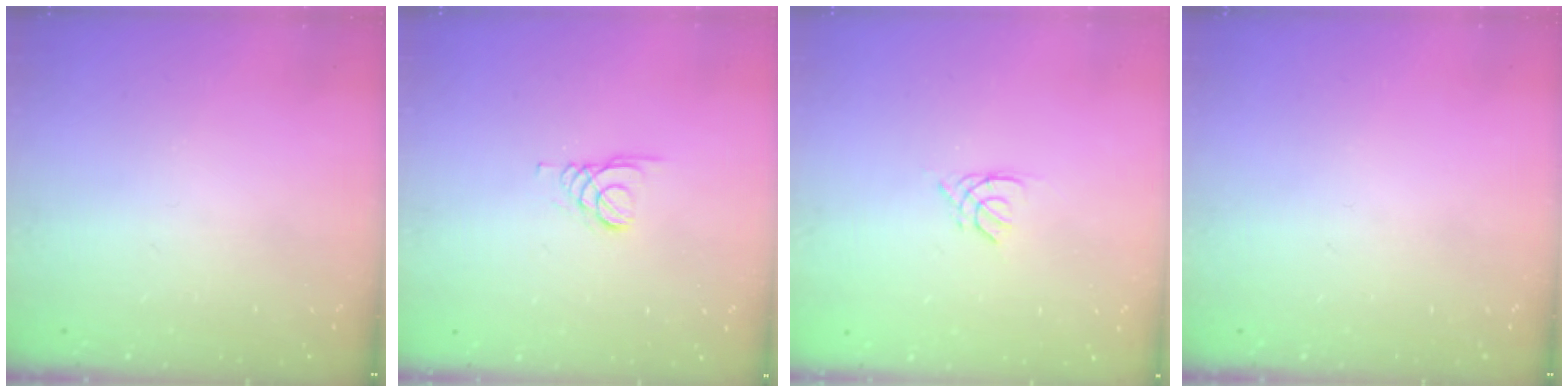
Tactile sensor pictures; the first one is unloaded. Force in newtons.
{"total": 1.6, "press": 1.5, "slide": 0.2}
{"total": 1.3, "press": 1.3, "slide": 0.3}
{"total": 0.0}